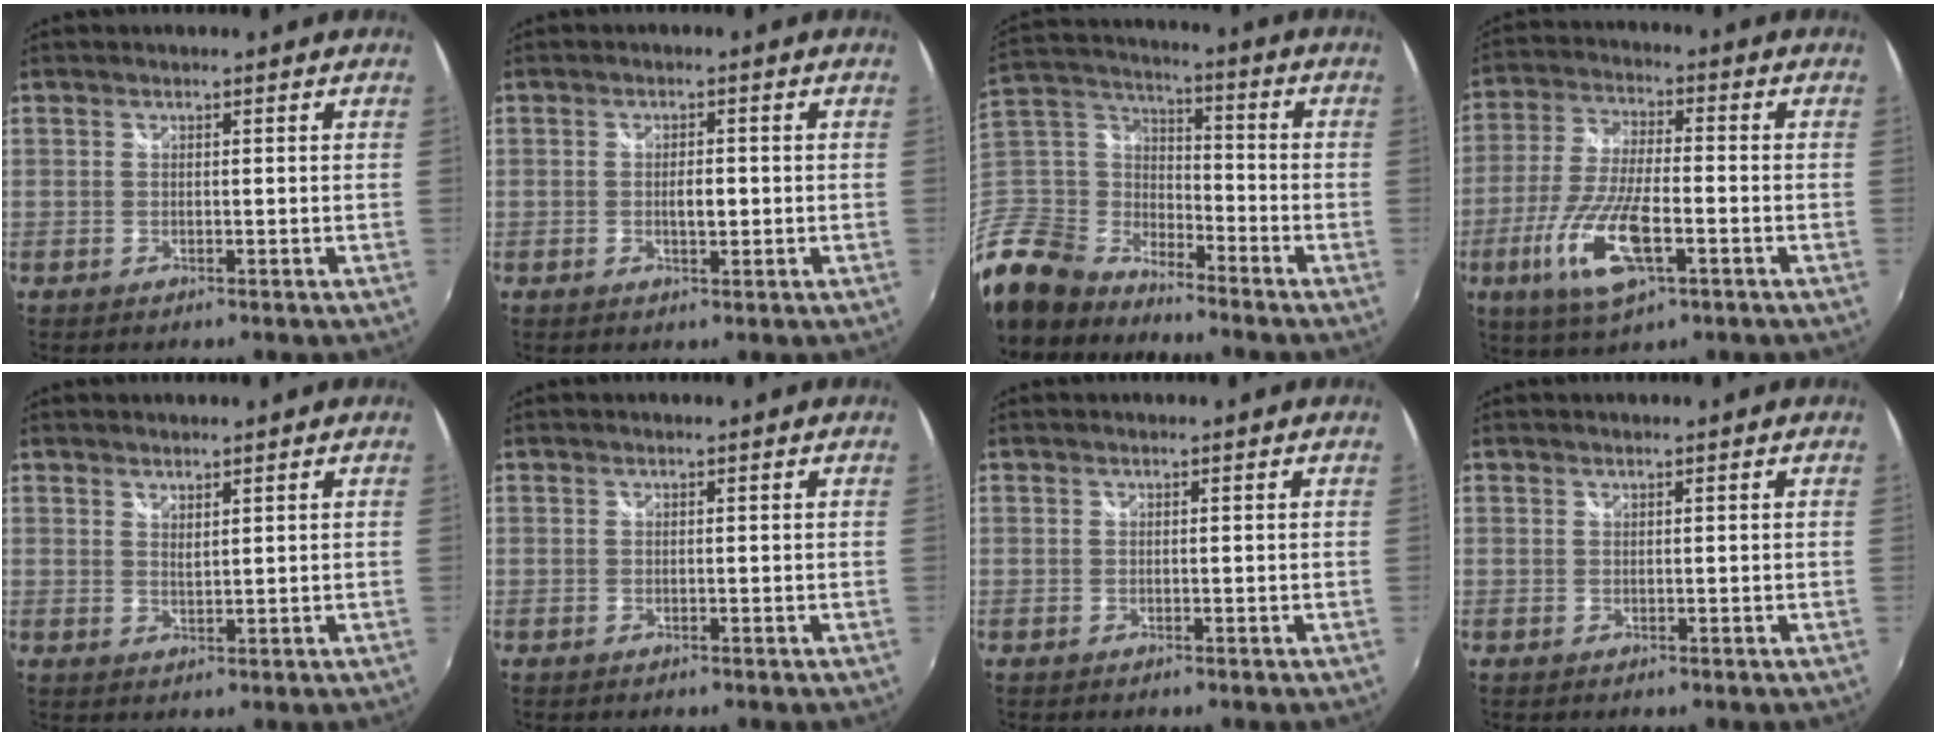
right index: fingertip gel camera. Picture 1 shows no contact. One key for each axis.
{"total": 3.7, "fx": -0.5, "fy": 1.2, "fz": 3.5, "tx": -0.059, "ty": -0.003, "tz": -0.007}
{"total": 16.8, "fx": -12.9, "fy": 9.5, "fz": 5.1, "tx": -0.165, "ty": 0.020, "tz": -0.257}
{"total": 14.1, "fx": -5.3, "fy": 4.5, "fz": 12.2, "tx": -0.261, "ty": -0.018, "tz": -0.101}
{"total": 1.9, "fx": 1.6, "fy": 0.4, "fz": 1.0, "tx": -0.015, "ty": -0.002, "tz": 0.027}
{"total": 0.0}
{"total": 0.0}
{"total": 0.0}